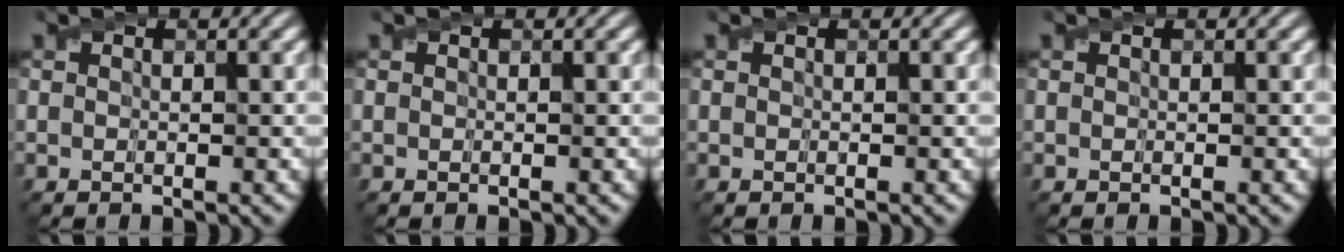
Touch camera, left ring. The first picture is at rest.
{"total": 0.0}
{"total": 0.0}
{"total": 0.0}